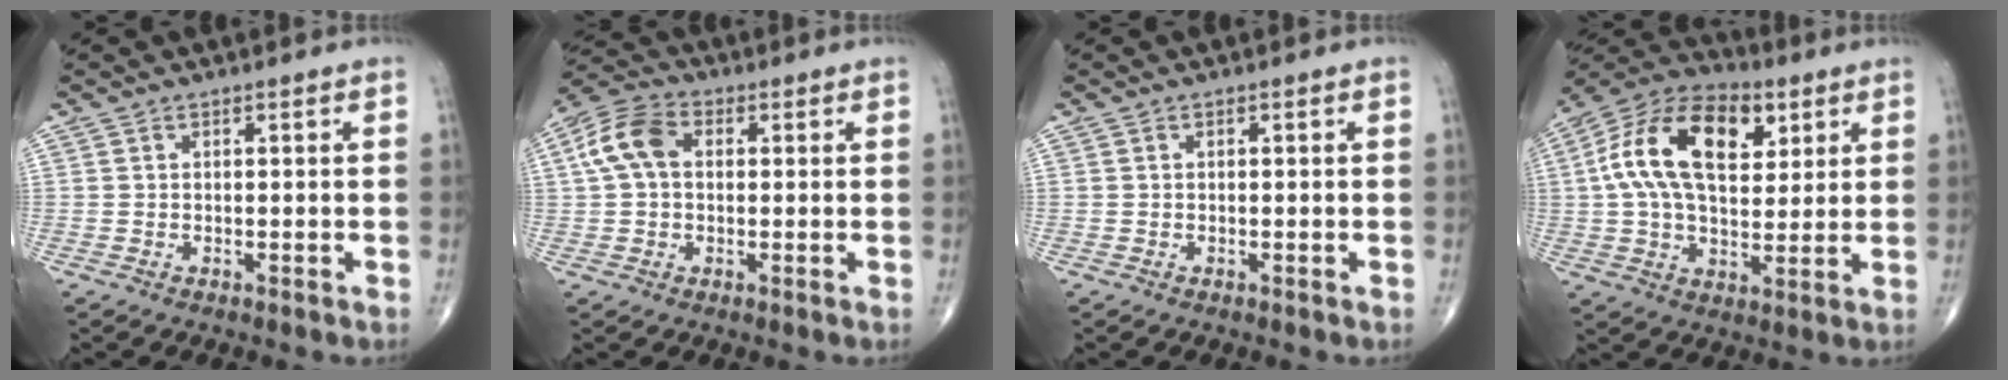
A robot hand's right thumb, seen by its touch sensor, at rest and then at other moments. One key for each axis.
{"total": 8.6, "fx": 1.4, "fy": 5.8, "fz": 6.1, "tx": -0.125, "ty": 0.026, "tz": 0.019}
{"total": 0.0}
{"total": 19.7, "fx": 5.7, "fy": 11.1, "fz": 15.2, "tx": -0.256, "ty": 0.004, "tz": 0.089}